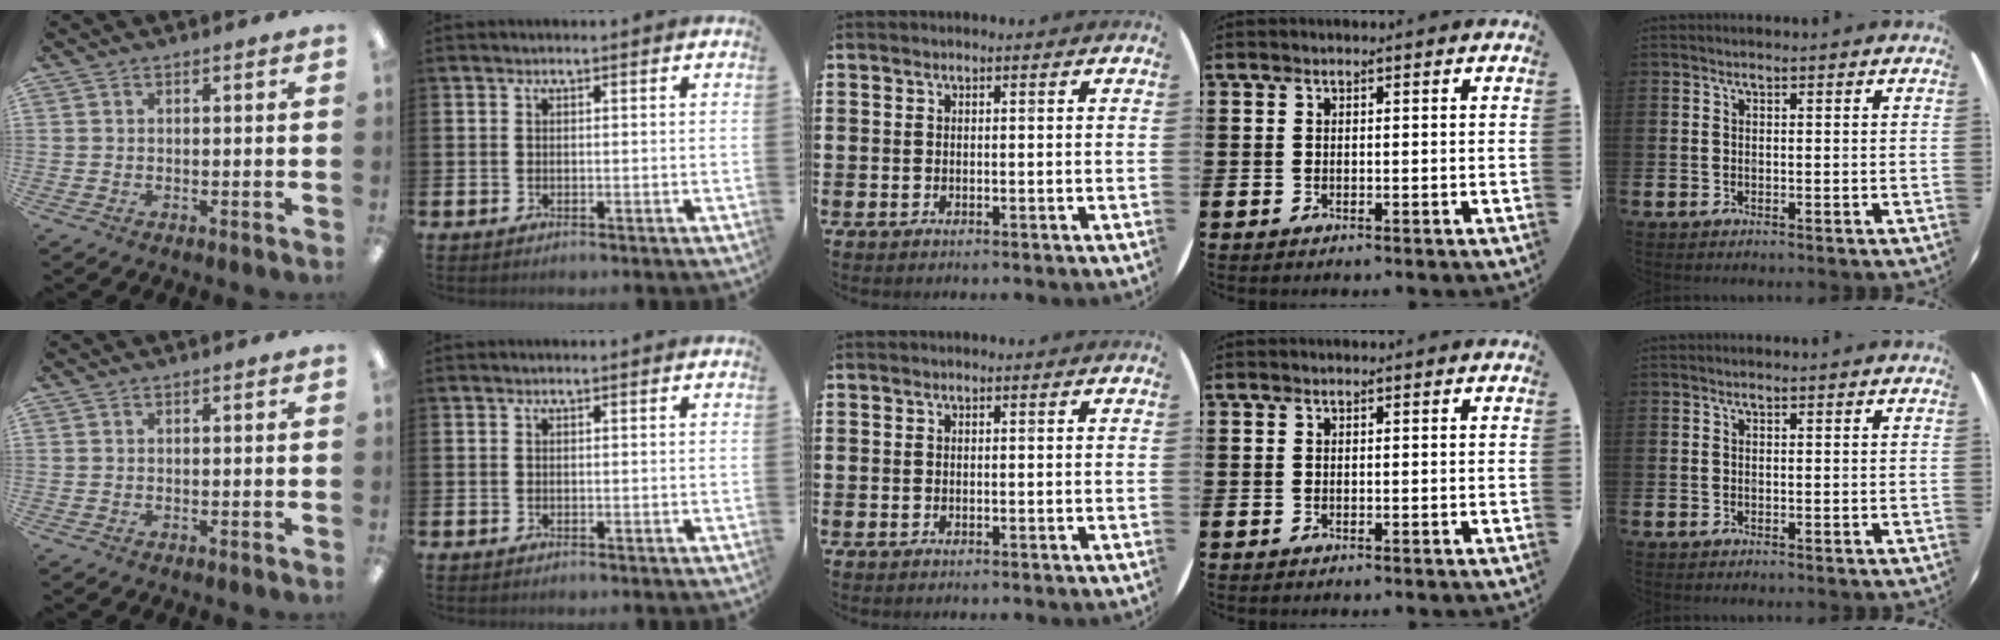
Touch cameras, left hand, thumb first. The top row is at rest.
{}